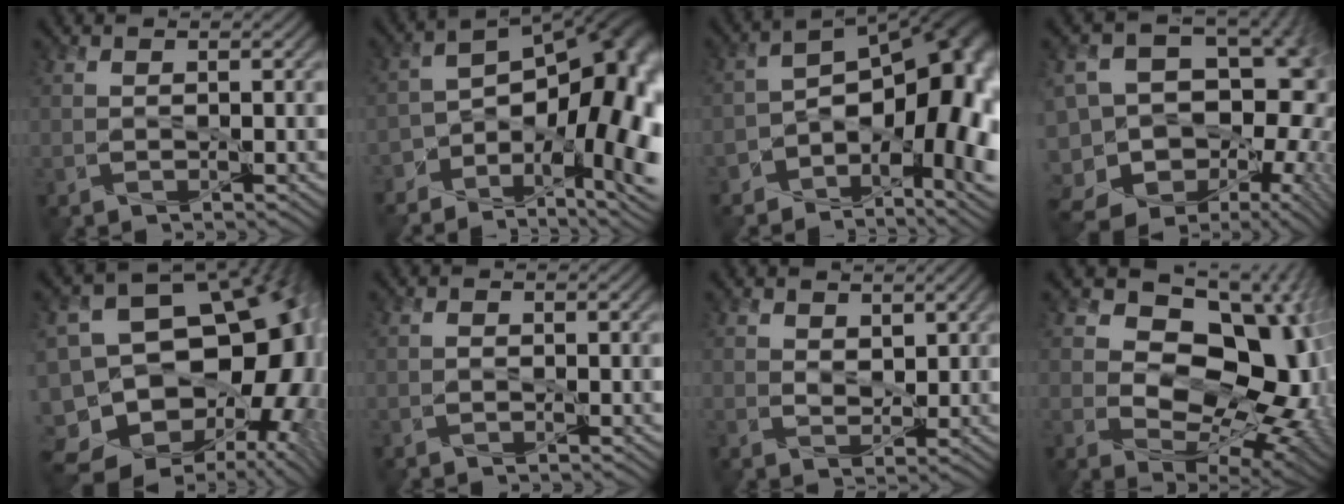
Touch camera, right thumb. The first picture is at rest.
{"total": 15.3, "force": [-6.3, 7.6, 11.7], "torque": [-0.155, -0.025, -0.080]}
{"total": 15.4, "force": [-4.4, 8.6, 11.9], "torque": [-0.153, -0.017, -0.061]}
{"total": 17.5, "force": [-7.9, 10.7, 11.3], "torque": [-0.177, 0.025, -0.080]}
{"total": 20.5, "force": [-8.9, 13.4, 12.8], "torque": [-0.220, 0.000, -0.106]}
{"total": 0.6, "force": [-0.5, 0.2, 0.1], "torque": [-0.002, -0.001, -0.011]}
{"total": 2.7, "force": [1.3, 1.7, 1.6], "torque": [-0.044, -0.006, 0.017]}
{"total": 16.4, "force": [1.7, 11.6, 11.5], "torque": [-0.141, 0.008, 0.028]}